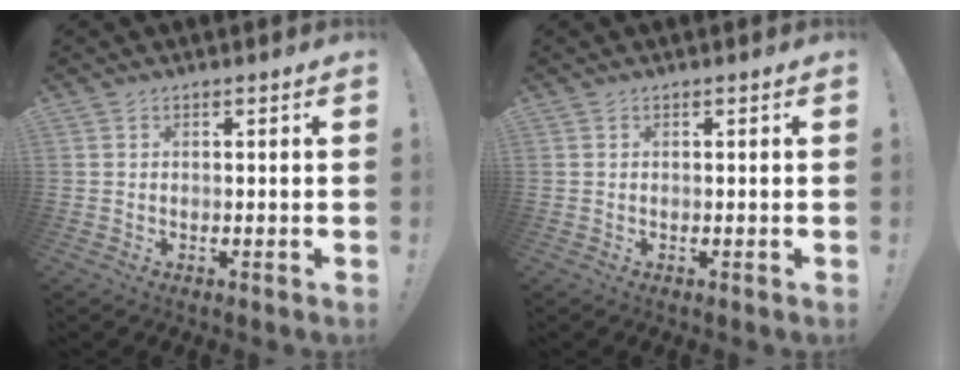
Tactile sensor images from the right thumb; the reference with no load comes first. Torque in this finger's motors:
{"motor_torque": [0.00, 0.00, 0.00, 0.00, 0.01]}